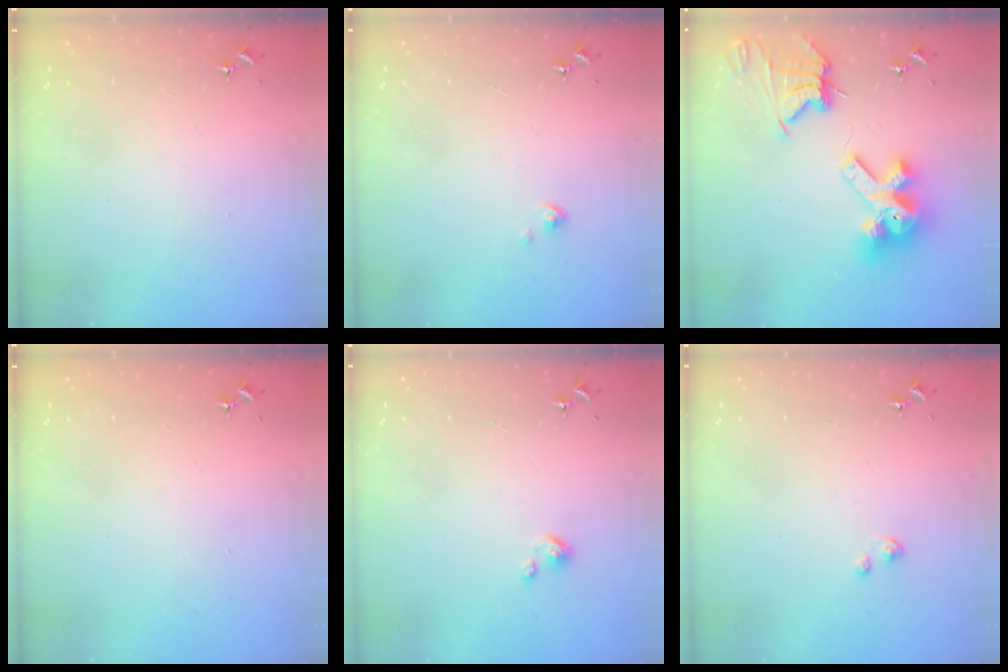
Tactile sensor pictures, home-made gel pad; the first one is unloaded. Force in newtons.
{"total": 2.5, "press": 2.4, "slide": 0.2}
{"total": 15.3, "press": 15.2, "slide": 0.8}
{"total": 1.3, "press": 0.9, "slide": 0.9}
{"total": 4.3, "press": 4.3, "slide": 0.3}
{"total": 2.2, "press": 2.2, "slide": 0.2}